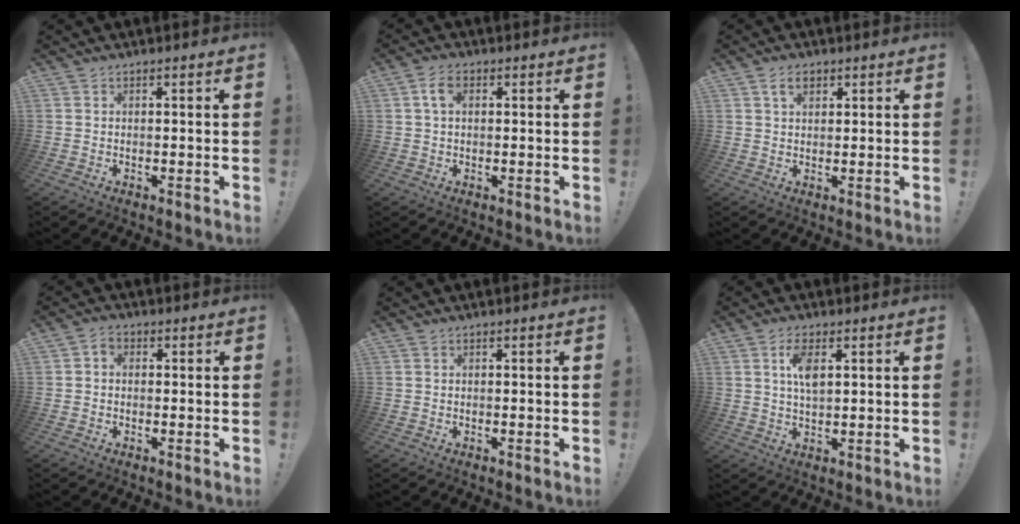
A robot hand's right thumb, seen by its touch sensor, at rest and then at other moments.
{"total": 4.5, "force": [1.3, 2.6, 3.4], "torque": [-0.060, 0.005, 0.023]}
{"total": 3.8, "force": [1.8, 2.2, 2.5], "torque": [-0.046, 0.003, 0.033]}
{"total": 2.3, "force": [-0.5, 1.7, 1.5], "torque": [-0.024, 0.006, -0.011]}
{"total": 0.0}
{"total": 6.6, "force": [2.2, 3.0, 5.5], "torque": [-0.094, 0.000, 0.036]}